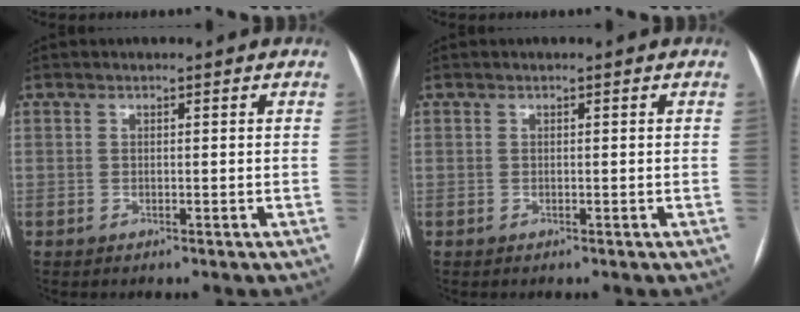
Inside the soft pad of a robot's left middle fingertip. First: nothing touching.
{"total": 0.0}